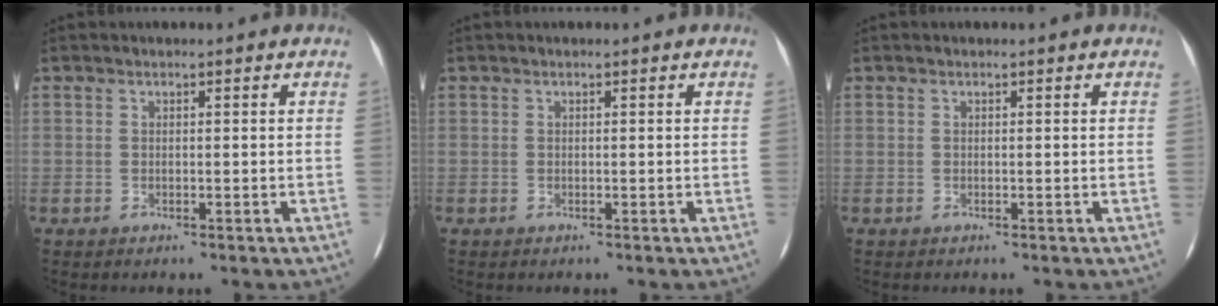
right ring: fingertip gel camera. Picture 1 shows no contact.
{"total": 0.0}
{"total": 0.0}